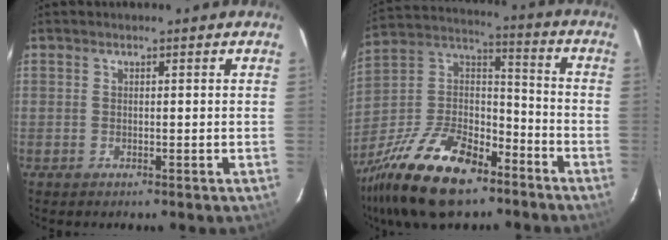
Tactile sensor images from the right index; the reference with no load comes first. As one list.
[{"total": 25.0, "force": [-16.2, 12.2, 14.6], "torque": [-0.314, 0.004, -0.277]}]